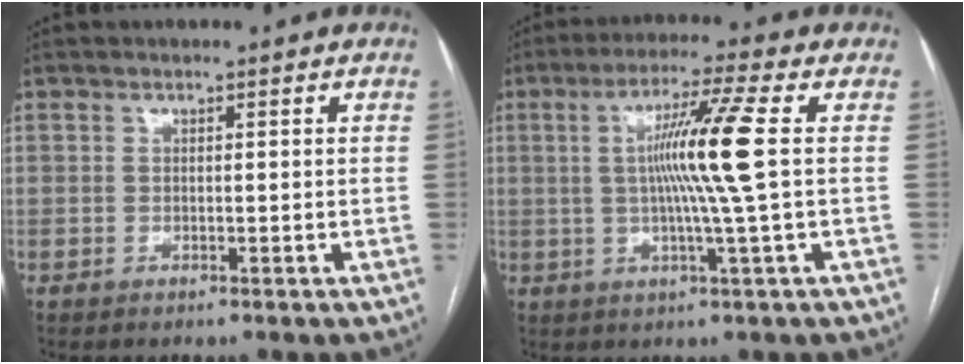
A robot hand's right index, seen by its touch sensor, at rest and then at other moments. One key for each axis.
{"total": 10.1, "fx": 0.8, "fy": -2.0, "fz": 9.9, "tx": -0.181, "ty": 0.000, "tz": 0.017}